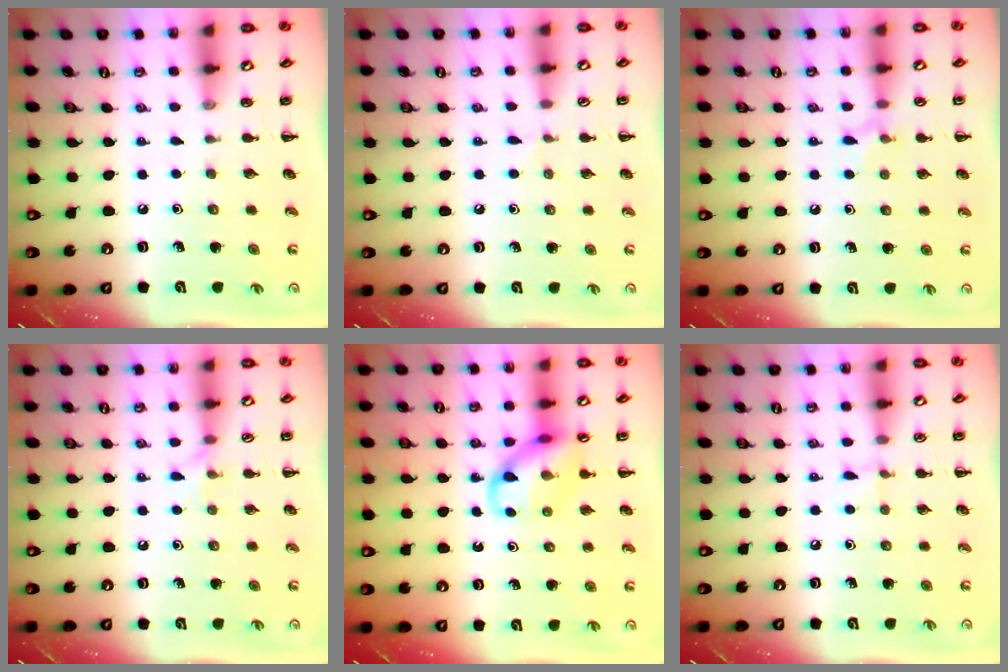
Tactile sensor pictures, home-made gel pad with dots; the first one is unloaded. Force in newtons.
{"total": 3.8, "press": 3.5, "slide": 1.5}
{"total": 6.7, "press": 6.3, "slide": 2.0}
{"total": 5.0, "press": 4.8, "slide": 1.5}
{"total": 11.3, "press": 11.2, "slide": 1.6}
{"total": 4.9, "press": 4.6, "slide": 1.6}